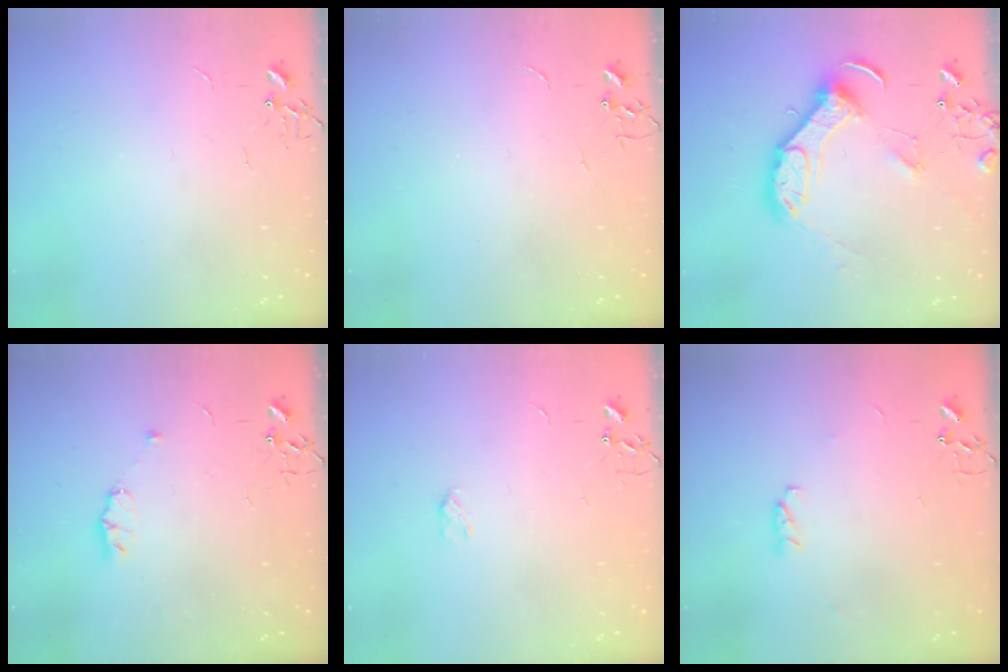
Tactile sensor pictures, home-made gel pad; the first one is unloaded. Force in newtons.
{"total": 0.0}
{"total": 13.7, "press": 13.6, "slide": 1.7}
{"total": 6.2, "press": 6.0, "slide": 1.5}
{"total": 2.6, "press": 2.6, "slide": 0.5}
{"total": 3.5, "press": 3.4, "slide": 1.0}